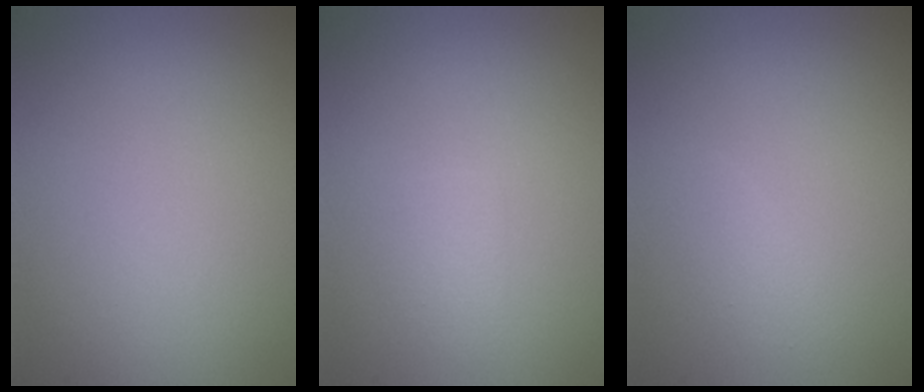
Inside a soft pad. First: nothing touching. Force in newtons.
{"total": 1.2, "press": 1.2, "slide": 0.1}
{"total": 1.1, "press": 1.1, "slide": 0.1}